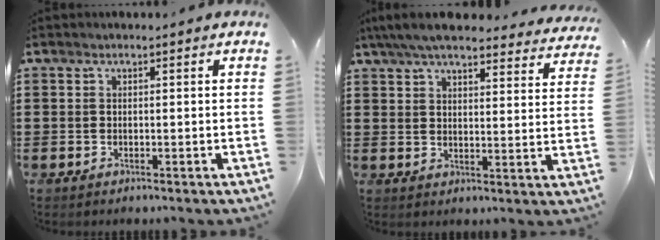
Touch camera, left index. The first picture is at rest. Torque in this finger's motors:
{"motor_torque": [2.14, 0.00, 0.54, 0.21]}